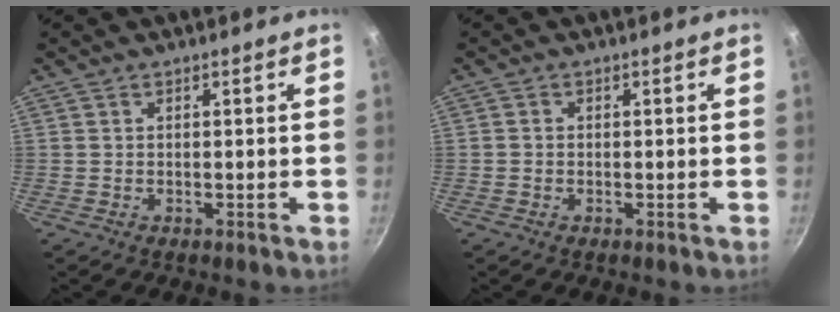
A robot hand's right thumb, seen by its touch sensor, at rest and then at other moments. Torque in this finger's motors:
{"motor_torque": [-0.22, -0.47, -0.21, -0.09, -0.05]}